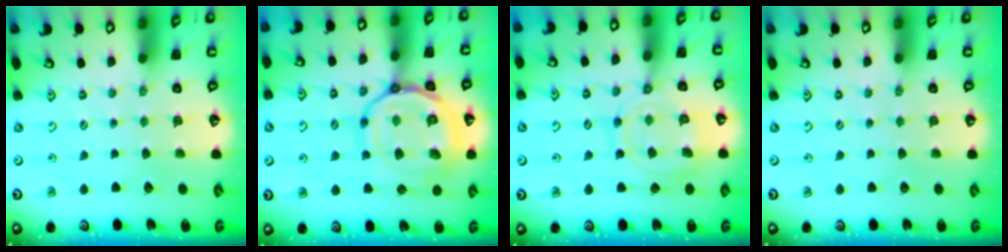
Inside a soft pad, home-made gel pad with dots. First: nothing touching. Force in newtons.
{"total": 17.9, "press": 17.8, "slide": 1.8}
{"total": 11.2, "press": 11.1, "slide": 1.1}
{"total": 0.0}